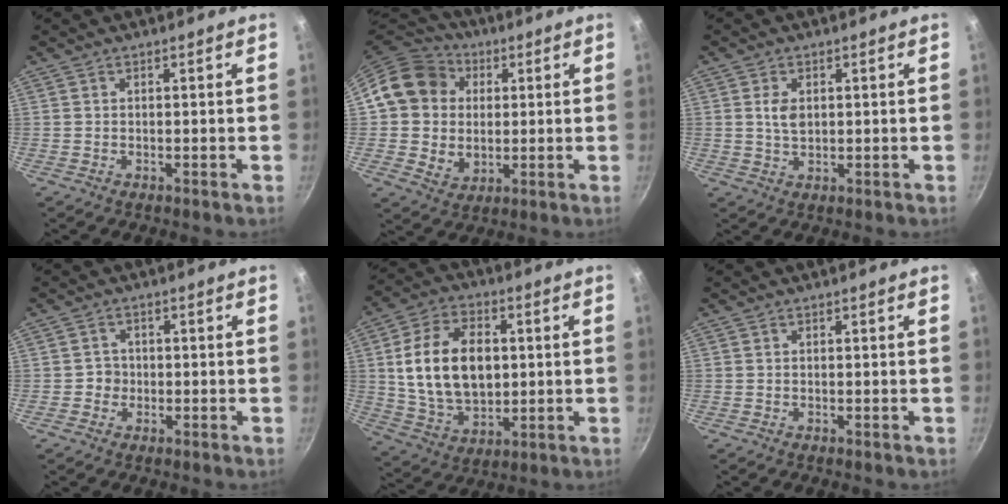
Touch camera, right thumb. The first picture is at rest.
{"total": 15.2, "force": [3.3, 13.0, 7.0], "torque": [-0.098, 0.008, 0.056]}
{"total": 3.6, "force": [0.6, 2.3, 2.7], "torque": [-0.044, -0.003, 0.013]}
{"total": 2.3, "force": [-0.6, 2.1, 0.5], "torque": [0.009, 0.006, -0.013]}
{"total": 17.7, "force": [1.9, 11.6, 13.2], "torque": [-0.217, 0.001, 0.040]}
{"total": 0.0}